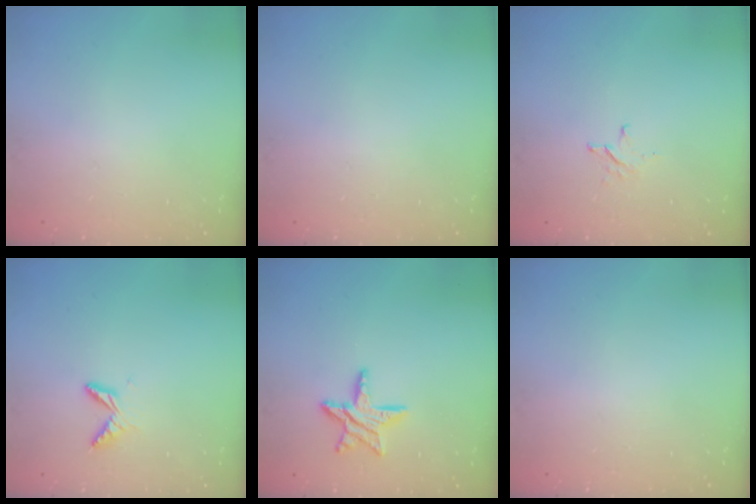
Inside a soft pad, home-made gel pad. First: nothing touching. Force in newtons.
{"total": 0.0}
{"total": 2.6, "press": 2.6, "slide": 0.3}
{"total": 6.2, "press": 6.1, "slide": 0.6}
{"total": 10.2, "press": 10.2, "slide": 0.9}
{"total": 0.0}